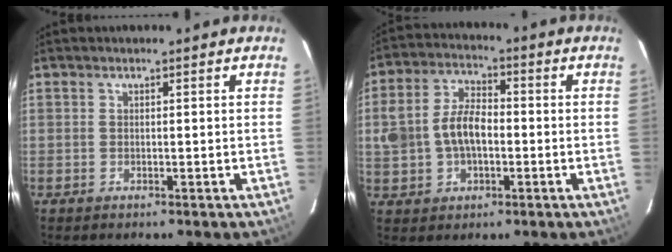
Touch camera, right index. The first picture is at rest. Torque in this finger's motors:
{"motor_torque": [0.48, -0.21, 0.45, 0.14]}